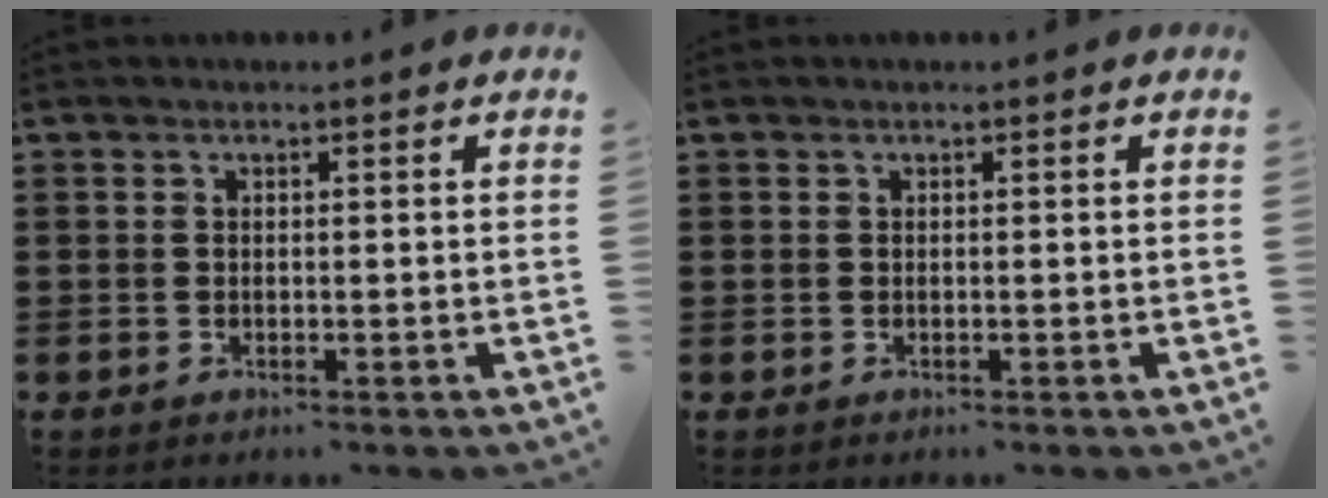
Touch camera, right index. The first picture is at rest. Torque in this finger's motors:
{"motor_torque": [-1.04, 1.10, -1.05, -0.21]}